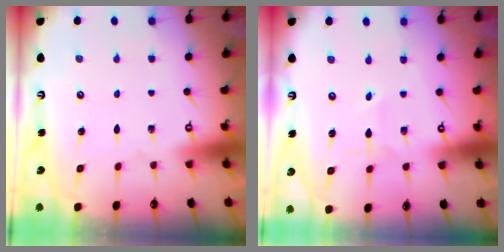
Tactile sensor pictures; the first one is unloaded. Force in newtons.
{"total": 2.8, "press": 2.8, "slide": 0.3}